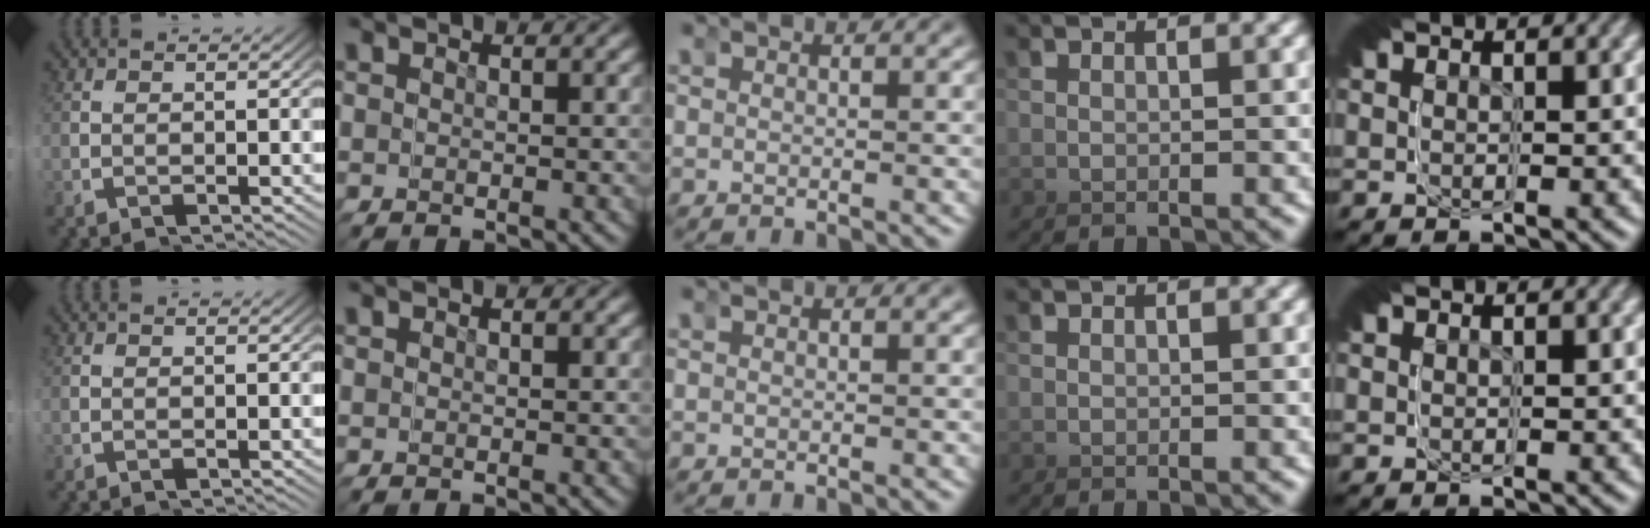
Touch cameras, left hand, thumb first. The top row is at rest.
{}